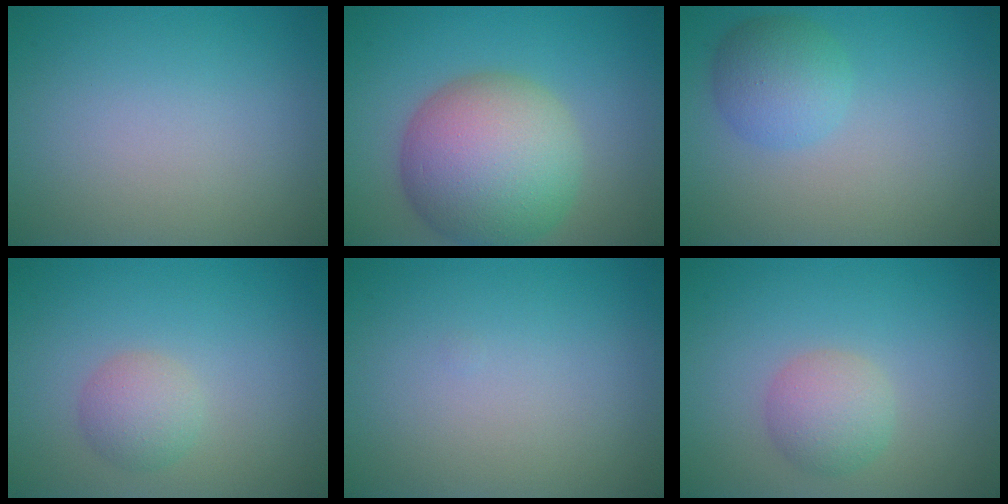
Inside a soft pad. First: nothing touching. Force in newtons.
{"total": 10.7, "press": 10.7, "slide": 0.1}
{"total": 3.3, "press": 3.3, "slide": 0.2}
{"total": 2.3, "press": 2.3, "slide": 0.1}
{"total": 0.0}
{"total": 2.9, "press": 2.9, "slide": 0.0}